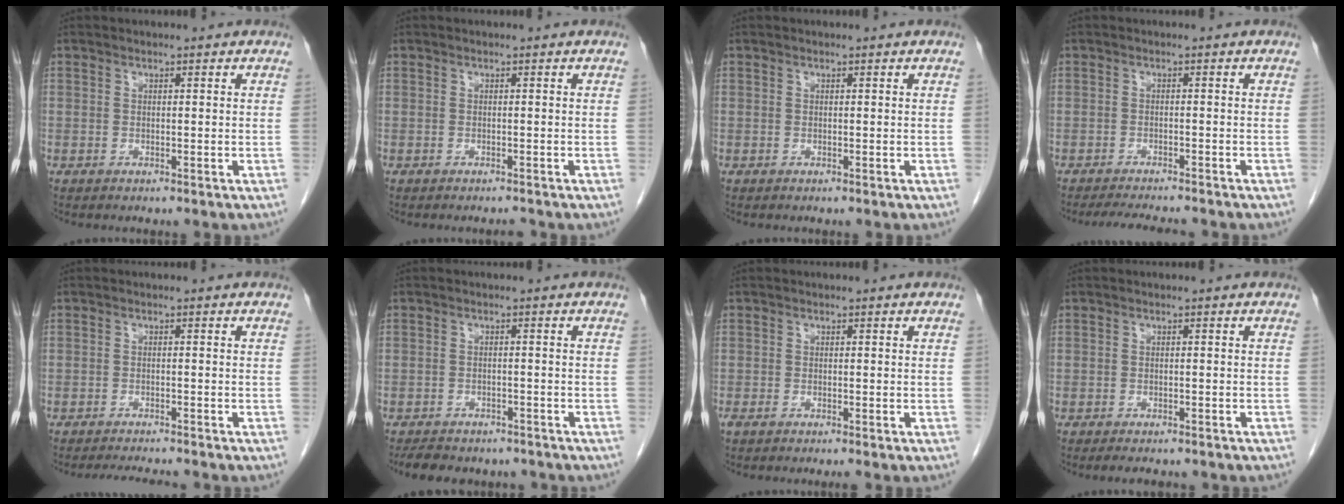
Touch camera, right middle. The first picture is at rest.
{"total": 0.6, "force": [-0.6, 0.1, 0.1], "torque": [-0.007, -0.002, -0.009]}
{"total": 0.0}
{"total": 6.4, "force": [-5.9, 0.5, 2.4], "torque": [-0.036, -0.014, -0.088]}
{"total": 4.2, "force": [-4.1, -0.2, 1.2], "torque": [-0.020, -0.014, -0.061]}
{"total": 8.9, "force": [-7.7, 3.4, 2.9], "torque": [-0.055, -0.001, -0.097]}
{"total": 1.8, "force": [-1.5, 0.0, 1.1], "torque": [-0.016, -0.004, -0.024]}
{"total": 4.9, "force": [-4.1, 1.3, 2.2], "torque": [-0.024, -0.005, -0.047]}